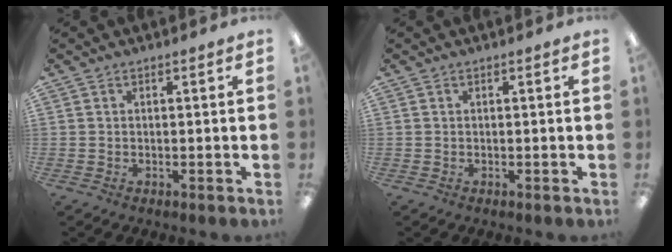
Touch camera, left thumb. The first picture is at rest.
{"total": 0.0}